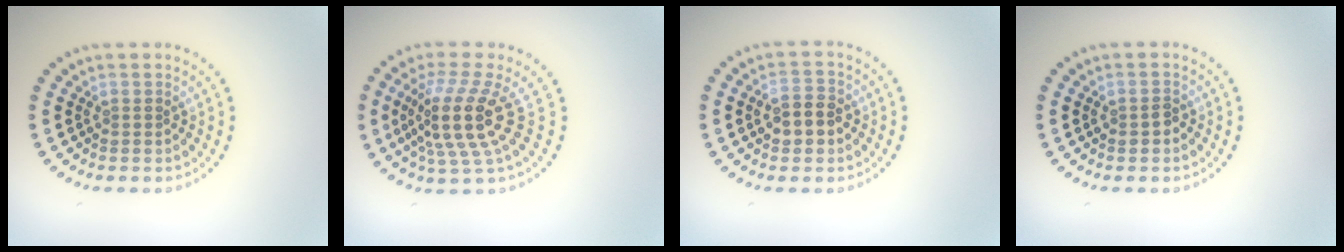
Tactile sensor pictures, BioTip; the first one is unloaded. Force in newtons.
{"total": 5.2, "press": 3.8, "slide": 3.5}
{"total": 2.9, "press": 2.9, "slide": 0.3}
{"total": 1.1, "press": 1.1, "slide": 0.2}